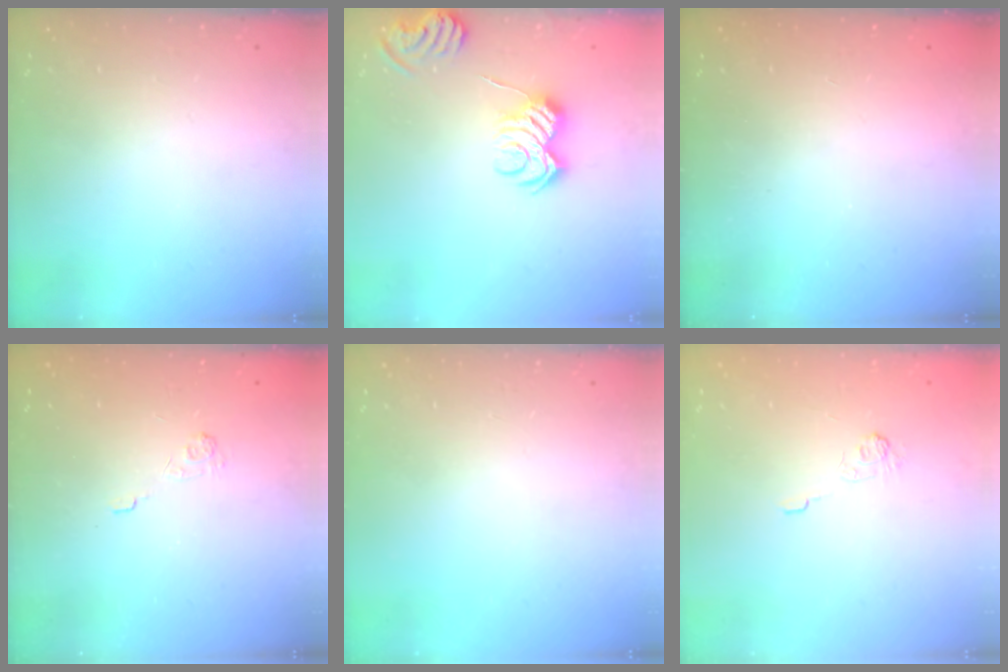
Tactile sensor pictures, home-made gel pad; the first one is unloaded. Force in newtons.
{"total": 9.6, "press": 9.6, "slide": 0.5}
{"total": 2.3, "press": 2.2, "slide": 0.7}
{"total": 2.1, "press": 1.5, "slide": 1.4}
{"total": 0.0}
{"total": 2.5, "press": 2.1, "slide": 1.4}